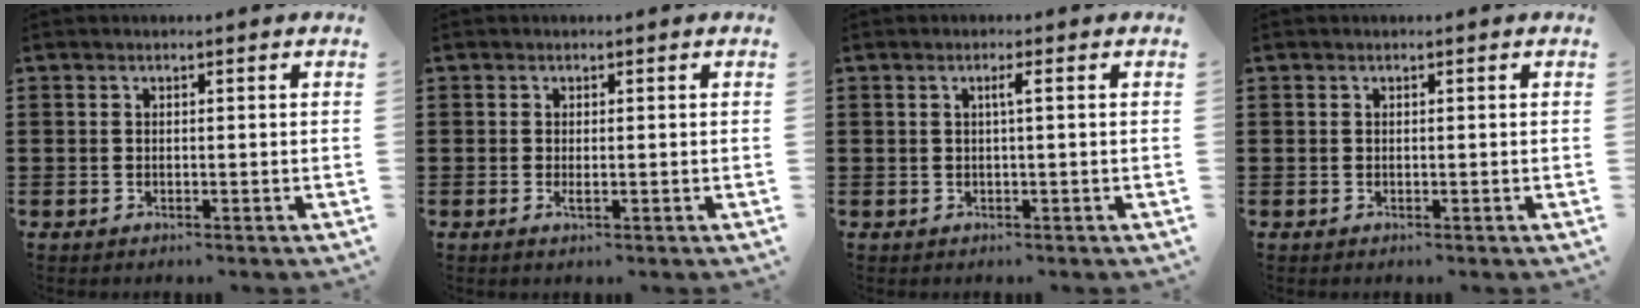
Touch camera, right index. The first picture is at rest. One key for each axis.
{"total": 0.8, "fx": -0.1, "fy": 0.1, "fz": 0.8, "tx": -0.013, "ty": -0.003, "tz": -0.001}
{"total": 1.4, "fx": 0.2, "fy": -0.2, "fz": 1.4, "tx": -0.026, "ty": 0.000, "tz": 0.000}
{"total": 0.0}